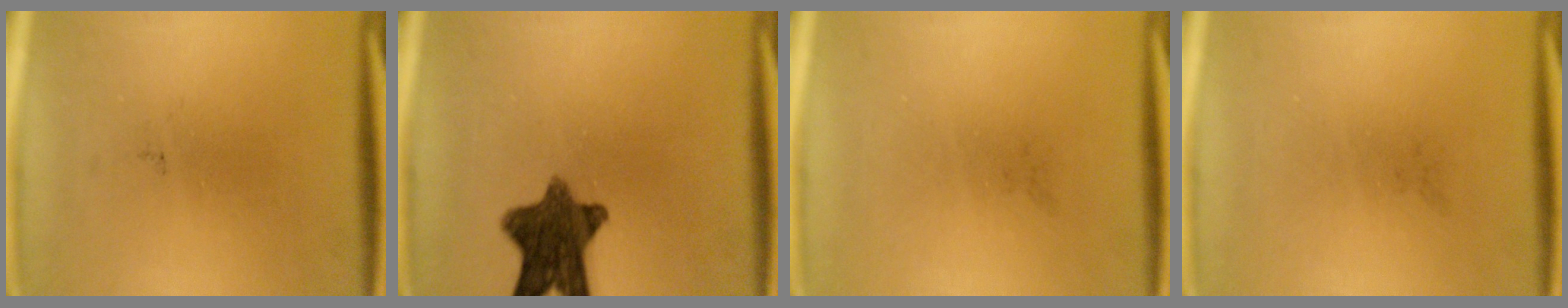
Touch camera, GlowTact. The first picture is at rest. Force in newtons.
{"total": 10.6}
{"total": 0.0}
{"total": 0.0}